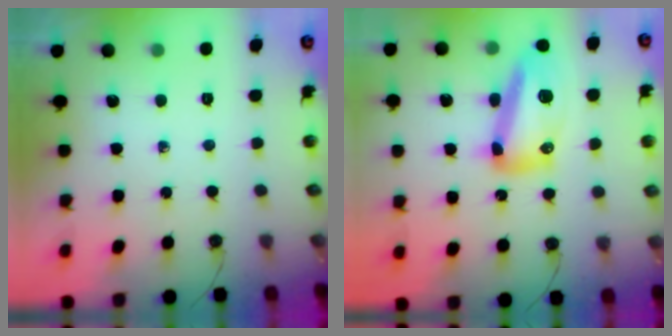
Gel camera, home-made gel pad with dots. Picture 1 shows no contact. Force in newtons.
{"total": 14.7, "press": 14.7, "slide": 1.3}